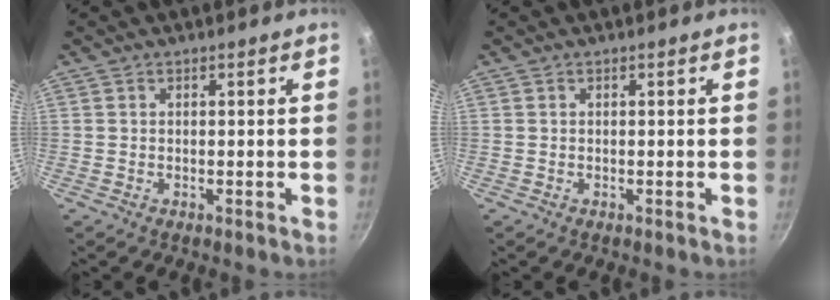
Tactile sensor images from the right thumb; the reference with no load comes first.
{"total": 0.0}